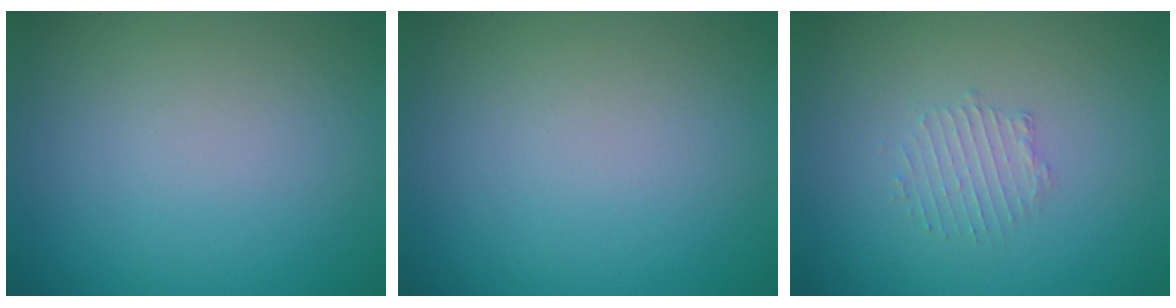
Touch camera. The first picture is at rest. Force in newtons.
{"total": 0.0}
{"total": 1.3, "press": 0.7, "slide": 1.1}